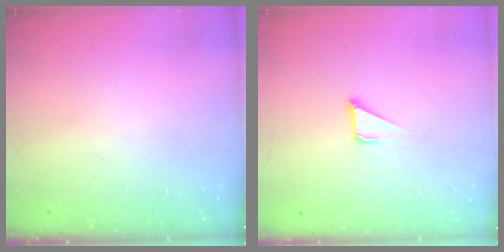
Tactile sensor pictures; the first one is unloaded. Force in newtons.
{"total": 2.1, "press": 2.1, "slide": 0.0}